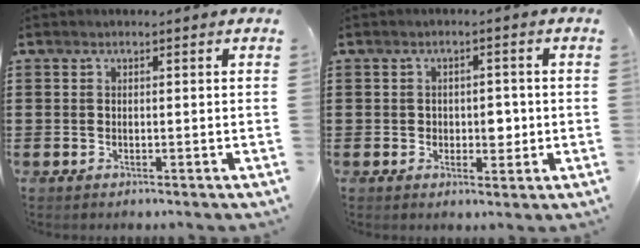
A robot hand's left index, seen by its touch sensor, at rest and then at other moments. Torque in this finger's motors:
{"motor_torque": [0.07, 0.02, 0.05, 0.02]}